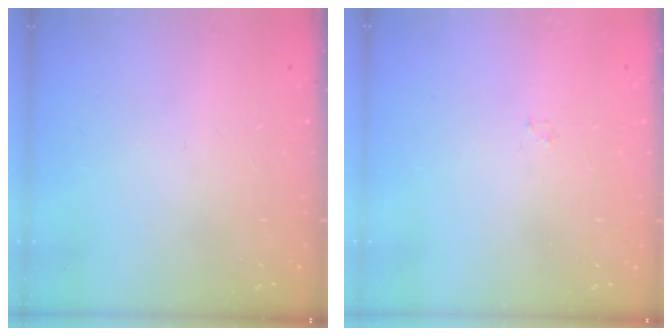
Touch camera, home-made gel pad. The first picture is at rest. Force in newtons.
{"total": 0.8, "press": 0.8, "slide": 0.2}